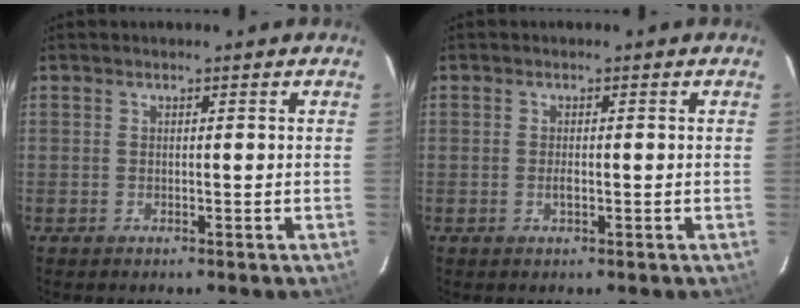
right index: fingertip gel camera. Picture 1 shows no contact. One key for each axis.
{"total": 1.3, "fx": -0.4, "fy": 0.4, "fz": 1.2, "tx": -0.022, "ty": 0.000, "tz": -0.008}